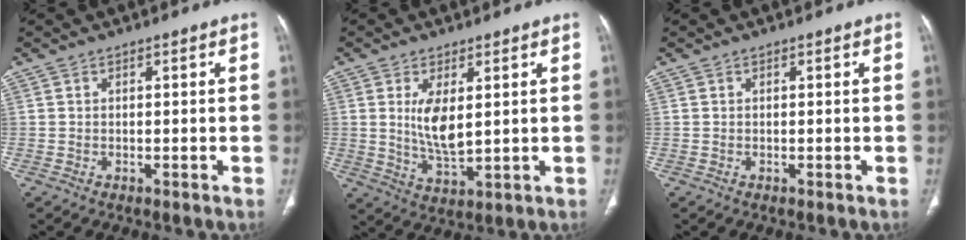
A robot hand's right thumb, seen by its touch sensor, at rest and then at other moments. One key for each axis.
{"total": 7.5, "fx": 1.6, "fy": 3.1, "fz": 6.6, "tx": -0.123, "ty": -0.025, "tz": 0.042}
{"total": 0.0}